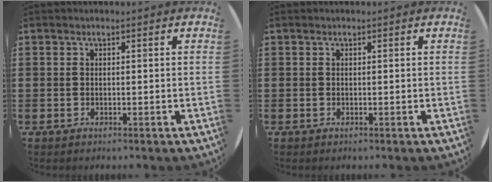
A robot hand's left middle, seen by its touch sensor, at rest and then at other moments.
{"total": 0.0}